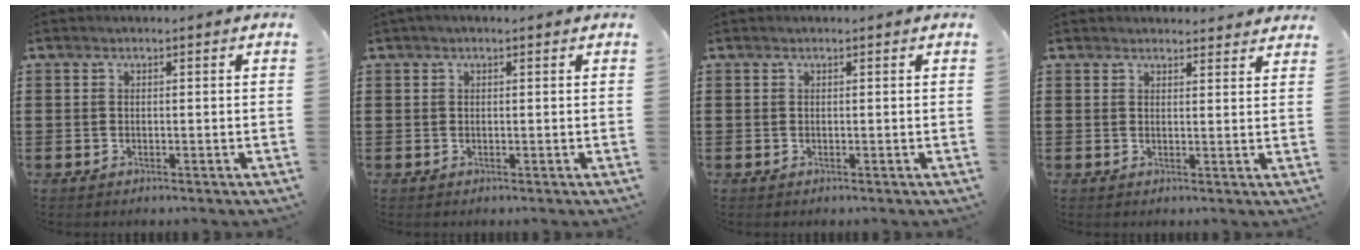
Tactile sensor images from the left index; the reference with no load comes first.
{"total": 0.6, "force": [0.3, 0.1, 0.5], "torque": [-0.009, 0.003, 0.006]}
{"total": 0.0}
{"total": 2.2, "force": [2.2, 0.2, 0.0], "torque": [-0.004, -0.003, 0.043]}